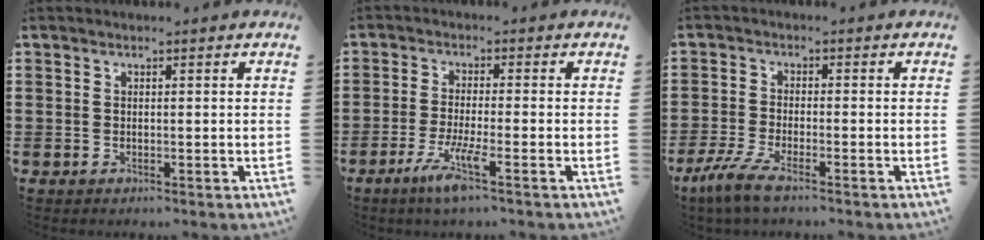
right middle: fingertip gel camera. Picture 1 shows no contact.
{"total": 5.3, "force": [-3.0, 0.2, 4.3], "torque": [-0.089, -0.013, -0.056]}
{"total": 4.8, "force": [-3.6, 0.6, 3.1], "torque": [-0.087, -0.019, -0.075]}